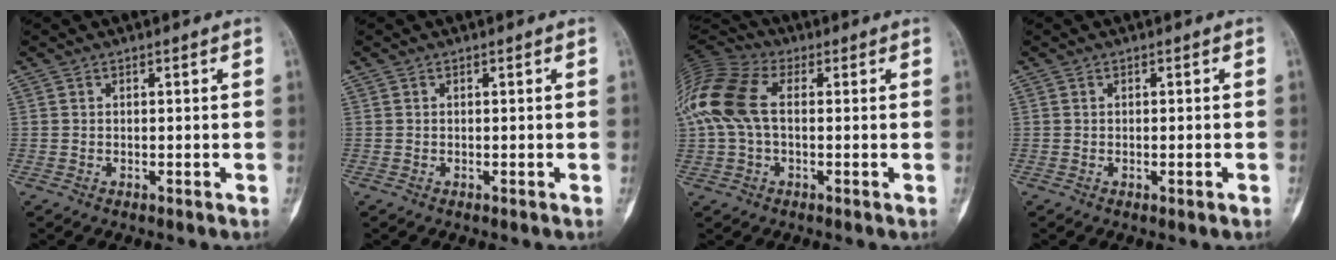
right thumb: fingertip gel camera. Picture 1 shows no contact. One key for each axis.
{"total": 0.0}
{"total": 16.5, "fx": 1.7, "fy": 10.1, "fz": 13.0, "tx": -0.313, "ty": 0.031, "tz": 0.026}
{"total": 1.1, "fx": -0.5, "fy": 0.1, "fz": 1.0, "tx": -0.013, "ty": 0.000, "tz": -0.003}